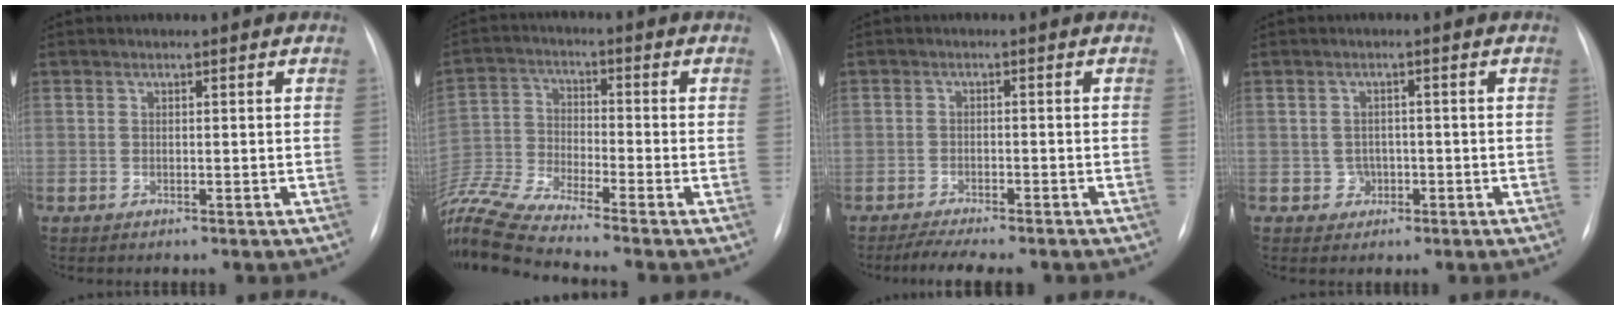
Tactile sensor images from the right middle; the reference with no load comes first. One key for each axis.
{"total": 11.4, "fx": -10.5, "fy": -1.9, "fz": 4.3, "tx": -0.089, "ty": -0.018, "tz": -0.204}
{"total": 6.7, "fx": -5.7, "fy": 1.6, "fz": 3.2, "tx": -0.044, "ty": -0.008, "tz": -0.082}
{"total": 2.2, "fx": -0.7, "fy": 2.0, "fz": 0.3, "tx": 0.001, "ty": 0.008, "tz": -0.008}